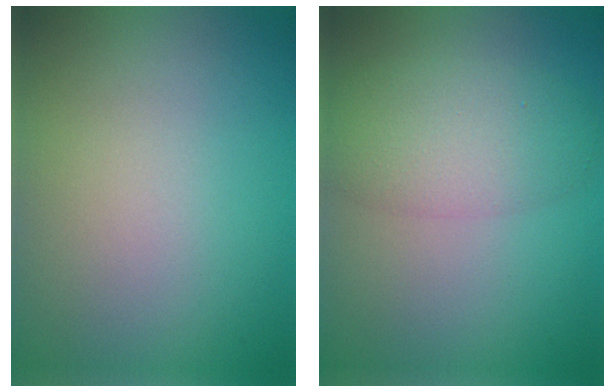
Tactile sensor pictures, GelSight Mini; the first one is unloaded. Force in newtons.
{"total": 5.0, "press": 5.0, "slide": 0.1}